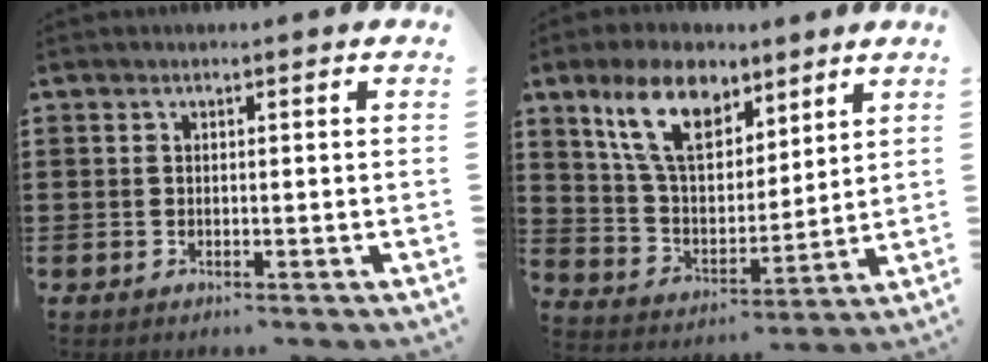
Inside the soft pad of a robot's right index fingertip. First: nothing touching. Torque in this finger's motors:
{"motor_torque": [1.62, 0.52, 1.05, 0.11]}